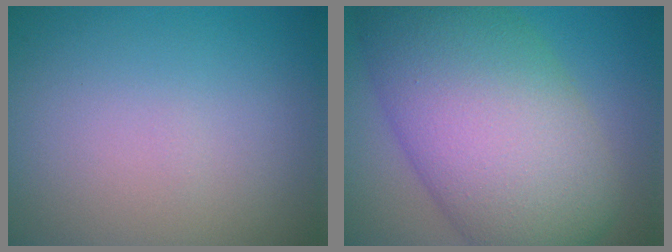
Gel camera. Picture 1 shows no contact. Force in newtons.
{"total": 13.1, "press": 13.1, "slide": 0.4}